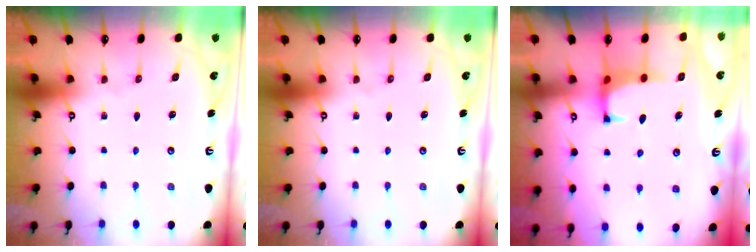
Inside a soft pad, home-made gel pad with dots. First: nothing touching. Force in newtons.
{"total": 0.0}
{"total": 1.4, "press": 1.3, "slide": 0.5}